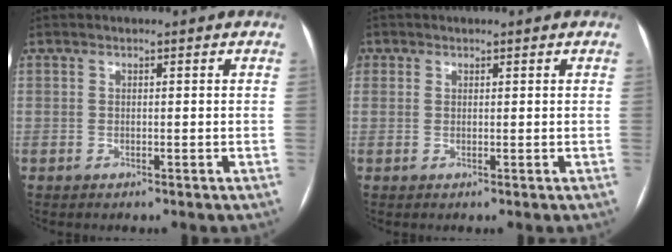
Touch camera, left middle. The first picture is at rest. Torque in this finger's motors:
{"motor_torque": [1.32, -0.83, 1.05, 0.21]}